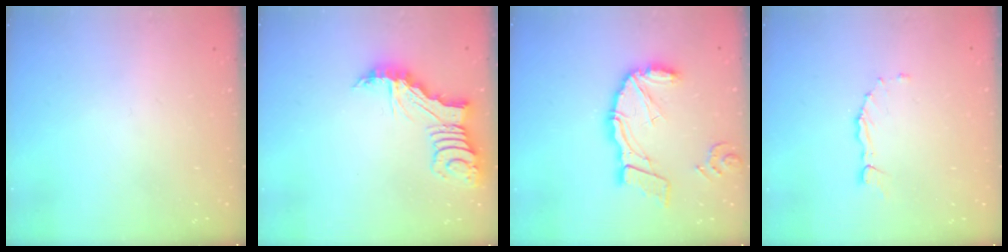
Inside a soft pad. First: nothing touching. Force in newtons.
{"total": 7.7, "press": 7.7, "slide": 0.6}
{"total": 16.1, "press": 16.0, "slide": 2.2}
{"total": 2.2, "press": 2.2, "slide": 0.3}